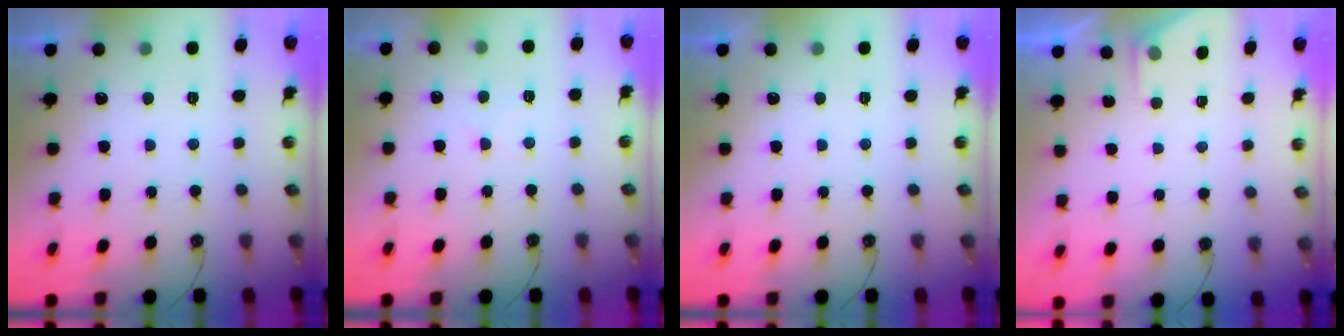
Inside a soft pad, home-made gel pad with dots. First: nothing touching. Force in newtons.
{"total": 3.3, "press": 3.3, "slide": 0.6}
{"total": 0.0}
{"total": 1.4, "press": 1.3, "slide": 0.2}